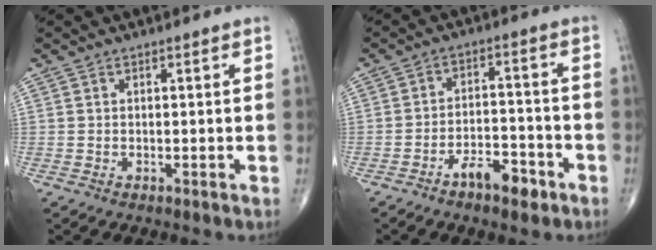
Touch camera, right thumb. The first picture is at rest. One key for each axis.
{"total": 7.4, "fx": -4.6, "fy": 3.1, "fz": 4.9, "tx": -0.068, "ty": 0.035, "tz": -0.074}